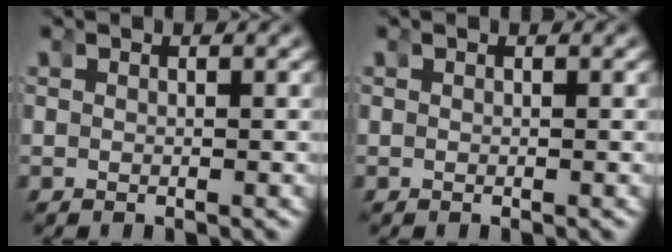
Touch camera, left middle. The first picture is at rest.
{"total": 0.0}